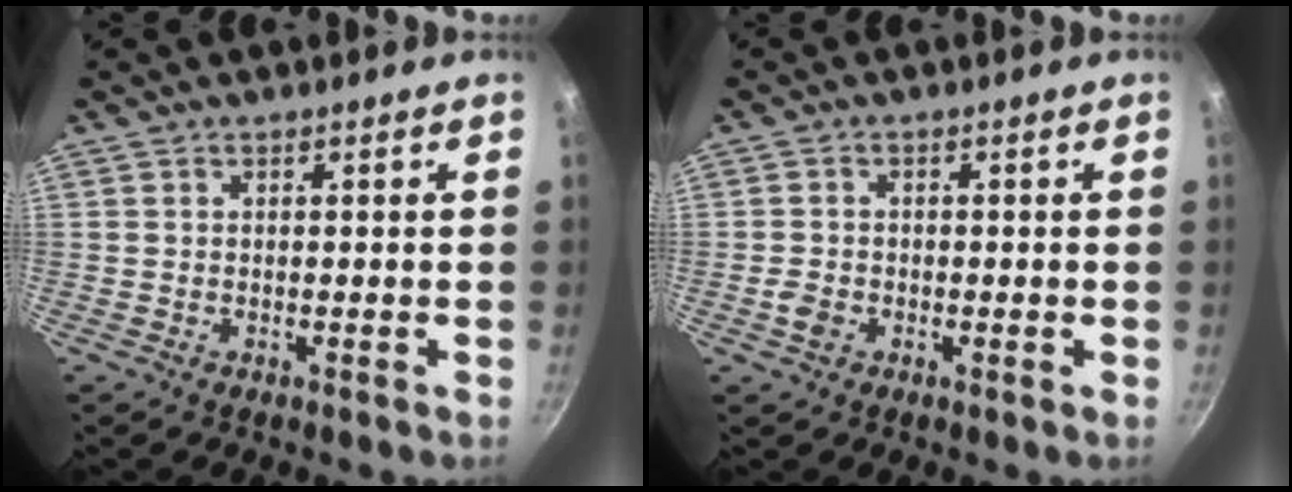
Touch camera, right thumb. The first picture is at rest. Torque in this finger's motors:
{"motor_torque": [0.53, 0.38, 0.27, -0.03, 0.00]}